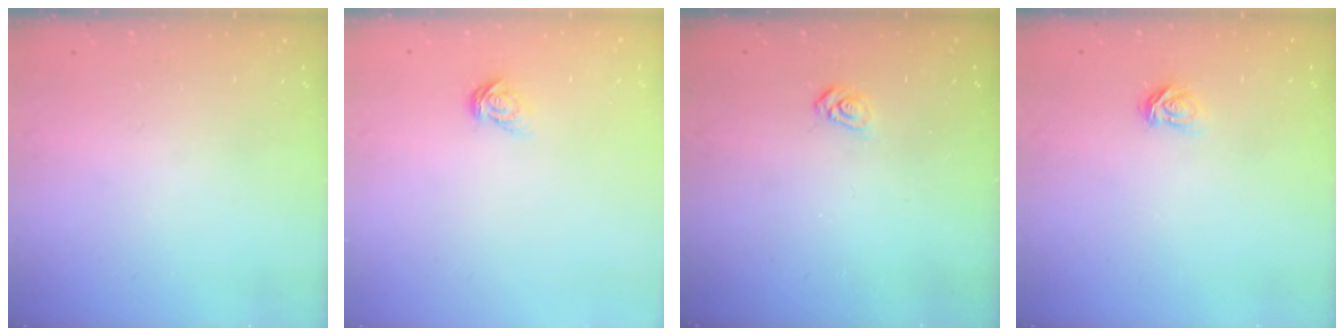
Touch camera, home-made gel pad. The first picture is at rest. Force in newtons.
{"total": 4.6, "press": 4.6, "slide": 0.4}
{"total": 5.5, "press": 5.5, "slide": 0.3}
{"total": 3.8, "press": 3.8, "slide": 0.5}